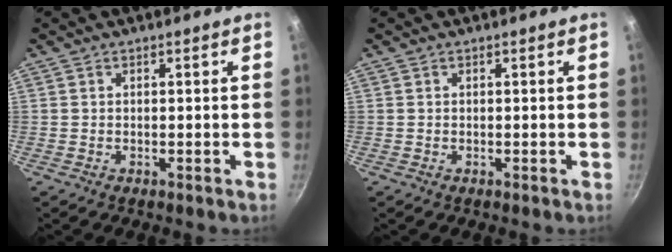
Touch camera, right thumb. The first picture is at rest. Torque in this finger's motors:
{"motor_torque": [-0.01, -0.01, 0.12, 0.12, 0.00]}